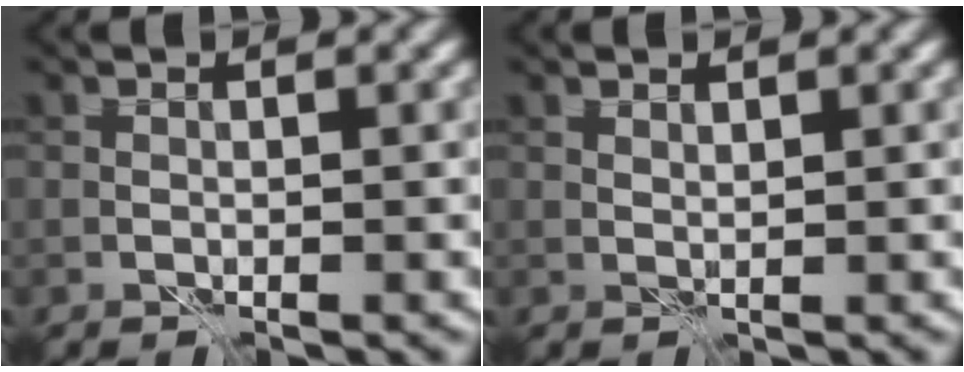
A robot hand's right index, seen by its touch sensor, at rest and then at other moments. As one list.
[{"total": 0.6, "force": [0.6, 0.1, 0.2], "torque": [-0.008, 0.000, 0.011]}]